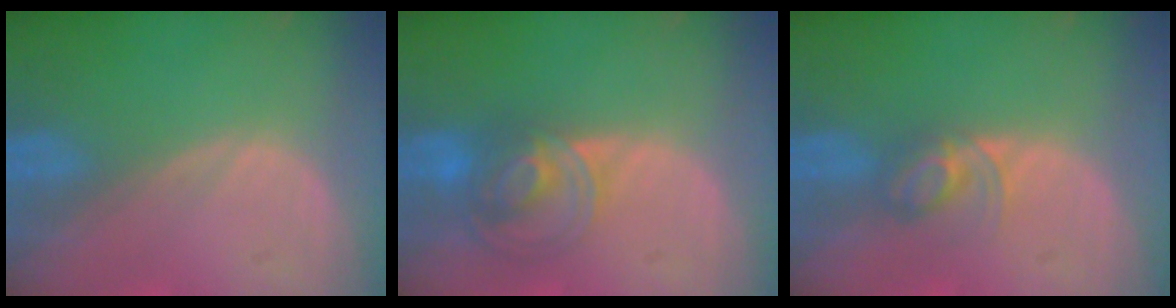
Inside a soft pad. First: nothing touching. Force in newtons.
{"total": 7.4, "press": 6.3, "slide": 3.9}
{"total": 3.9, "press": 3.8, "slide": 0.5}